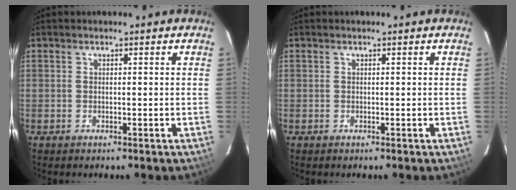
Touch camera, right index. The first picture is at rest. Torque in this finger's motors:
{"motor_torque": [-0.02, -0.02, 0.02, 0.00]}